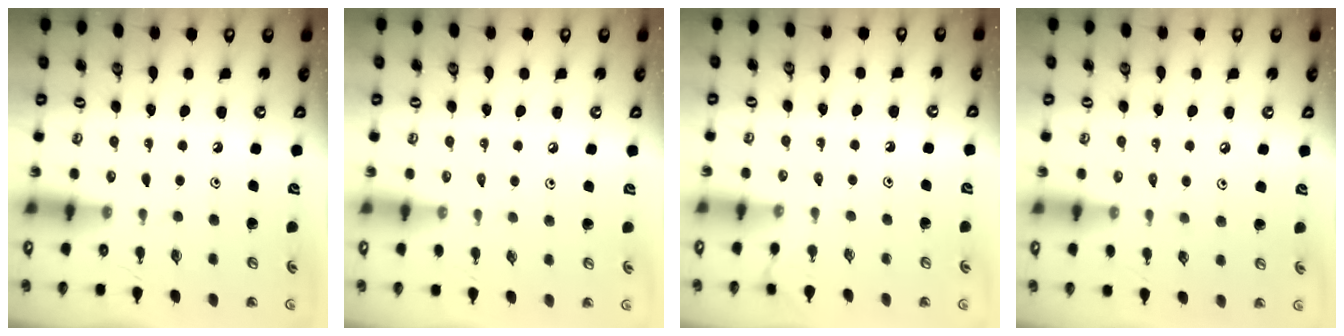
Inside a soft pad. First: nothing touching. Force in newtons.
{"total": 2.0, "press": 1.9, "slide": 0.4}
{"total": 2.4, "press": 2.4, "slide": 0.5}
{"total": 1.9, "press": 1.8, "slide": 0.5}